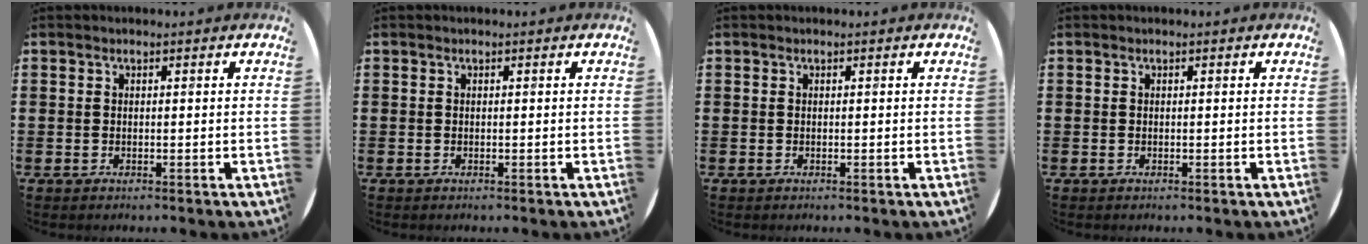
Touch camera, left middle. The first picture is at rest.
{"total": 0.0}
{"total": 0.0}
{"total": 0.0}